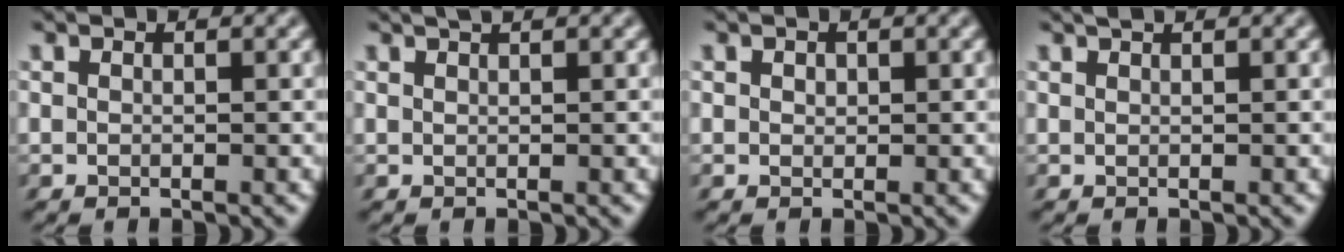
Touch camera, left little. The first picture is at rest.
{"total": 1.6, "force": [1.3, 0.4, 0.9], "torque": [-0.004, 0.012, 0.010]}
{"total": 0.8, "force": [0.0, 0.6, 0.4], "torque": [-0.010, 0.000, 0.002]}
{"total": 1.1, "force": [0.9, 0.1, 0.5], "torque": [0.000, 0.005, 0.012]}